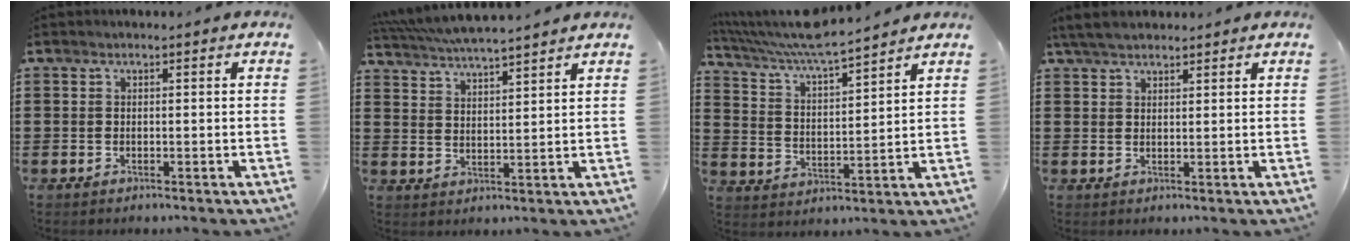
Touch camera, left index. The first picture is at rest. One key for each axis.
{"total": 4.8, "fx": 4.7, "fy": -0.2, "fz": 1.1, "tx": -0.039, "ty": -0.024, "tz": 0.082}
{"total": 7.1, "fx": 6.4, "fy": 0.0, "fz": 3.1, "tx": -0.084, "ty": -0.033, "tz": 0.109}
{"total": 3.8, "fx": 3.3, "fy": 1.1, "fz": 1.7, "tx": -0.041, "ty": 0.002, "tz": 0.062}